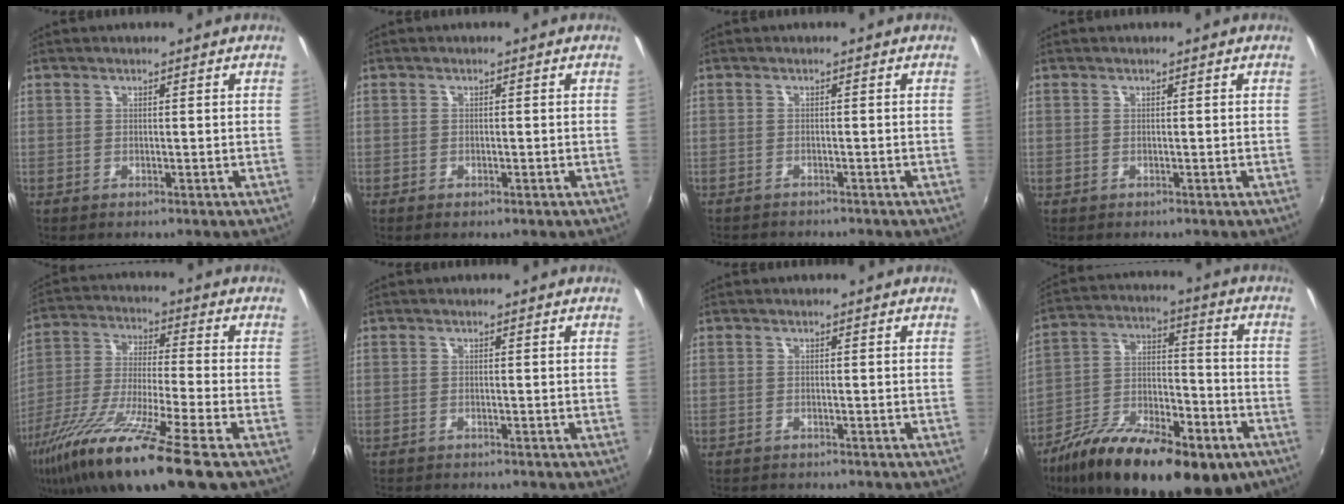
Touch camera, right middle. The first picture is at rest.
{"total": 0.8, "force": [-0.6, 0.4, 0.5], "torque": [-0.009, -0.004, -0.011]}
{"total": 3.4, "force": [-3.2, 0.6, 0.9], "torque": [-0.028, -0.015, -0.050]}
{"total": 0.0}
{"total": 19.7, "force": [-11.9, 1.5, 15.6], "torque": [-0.310, -0.052, -0.220]}
{"total": 2.9, "force": [-2.8, 0.4, 0.8], "torque": [-0.026, -0.015, -0.045]}
{"total": 2.6, "force": [-2.5, 0.4, 0.7], "torque": [-0.022, -0.014, -0.039]}
{"total": 26.3, "force": [-15.5, 10.7, 18.3], "torque": [-0.322, -0.022, -0.237]}